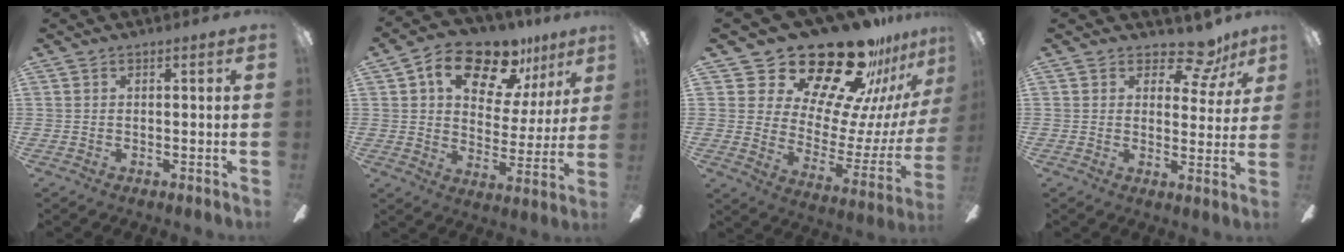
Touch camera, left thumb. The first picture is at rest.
{"total": 16.5, "force": [10.7, 8.3, 9.4], "torque": [-0.152, -0.053, 0.183]}
{"total": 27.8, "force": [22.3, 11.0, 12.5], "torque": [-0.184, -0.172, 0.397]}
{"total": 9.4, "force": [7.2, 4.1, 4.4], "torque": [-0.055, -0.048, 0.128]}